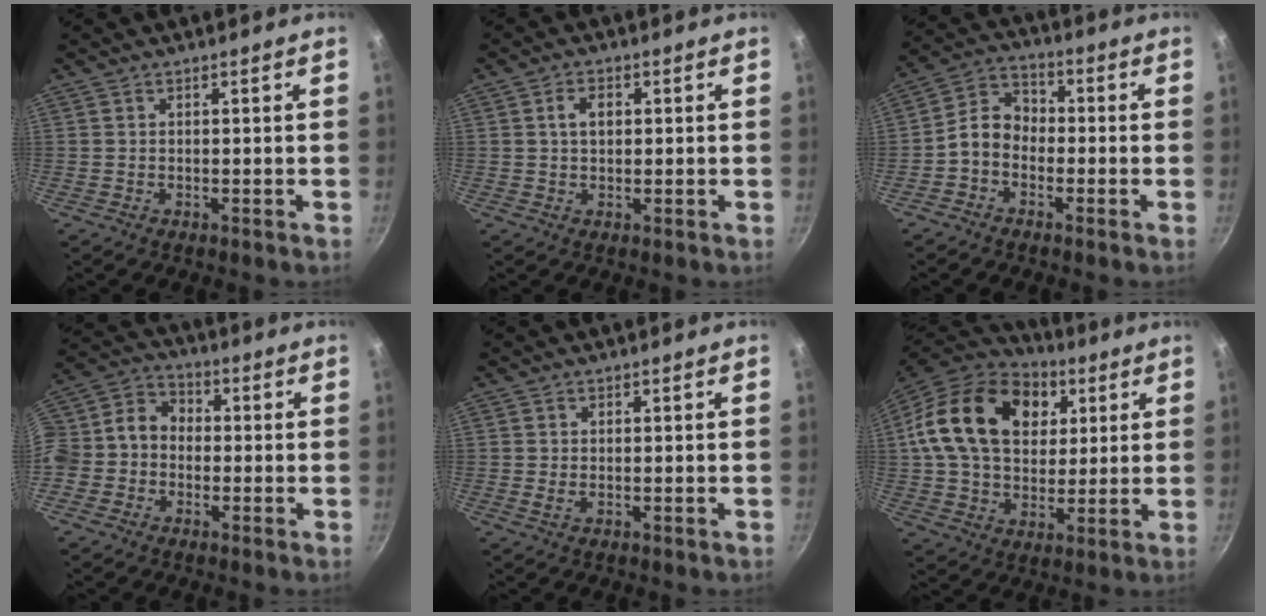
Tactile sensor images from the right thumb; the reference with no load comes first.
{"total": 3.5, "force": [0.8, 2.3, 2.5], "torque": [-0.032, 0.005, 0.011]}
{"total": 6.9, "force": [-2.2, 5.2, 3.9], "torque": [-0.057, 0.036, -0.061]}
{"total": 11.5, "force": [-1.6, 10.0, 5.5], "torque": [-0.081, 0.041, -0.054]}
{"total": 0.7, "force": [0.1, 0.2, 0.7], "torque": [-0.015, -0.003, 0.001]}
{"total": 23.7, "force": [6.9, 16.8, 15.3], "torque": [-0.245, 0.004, 0.112]}